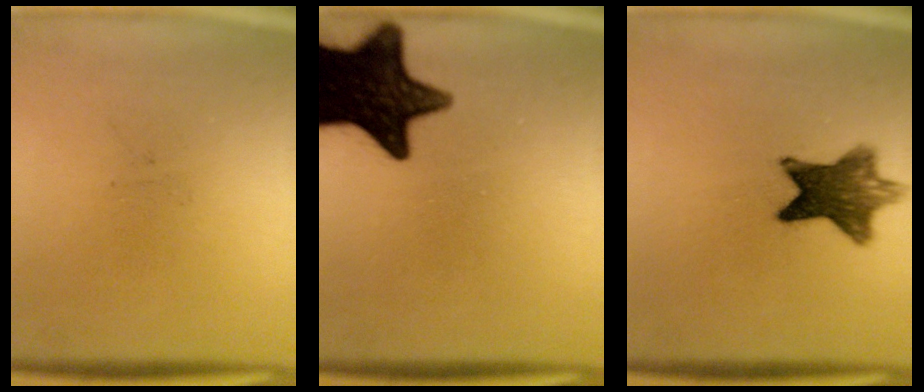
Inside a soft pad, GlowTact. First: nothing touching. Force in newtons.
{"total": 16.5}
{"total": 9.9}